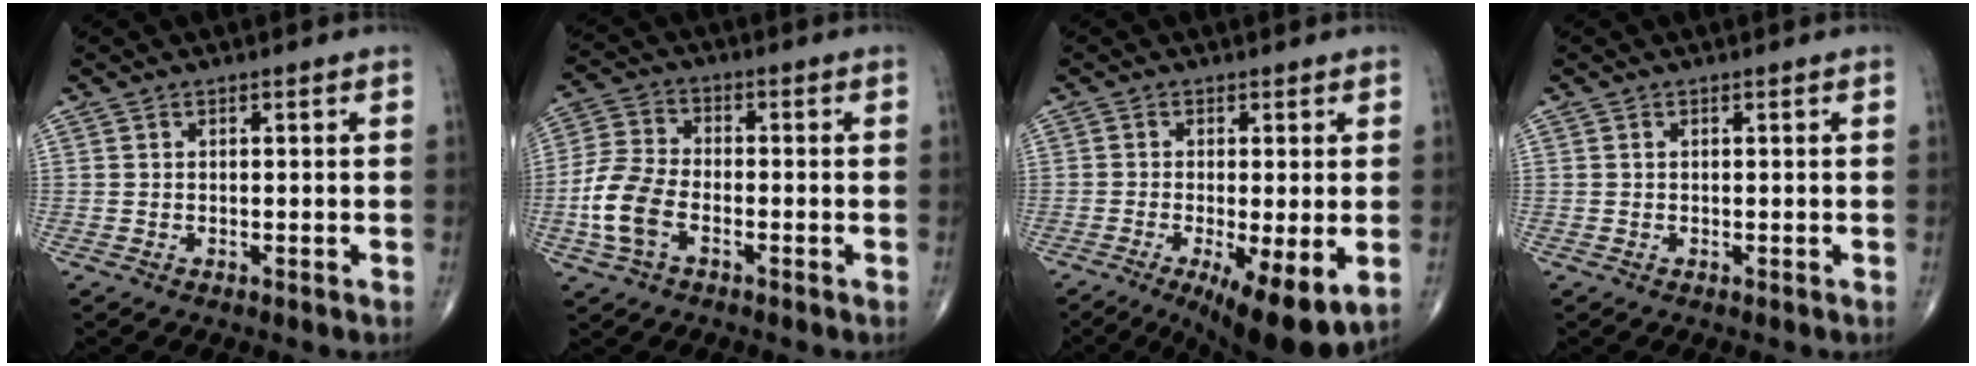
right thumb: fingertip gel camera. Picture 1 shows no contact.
{"total": 9.4, "force": [-3.1, 5.4, 7.0], "torque": [-0.155, 0.018, -0.068]}
{"total": 11.9, "force": [-3.9, 3.3, 10.8], "torque": [-0.163, -0.021, -0.055]}
{"total": 0.0}